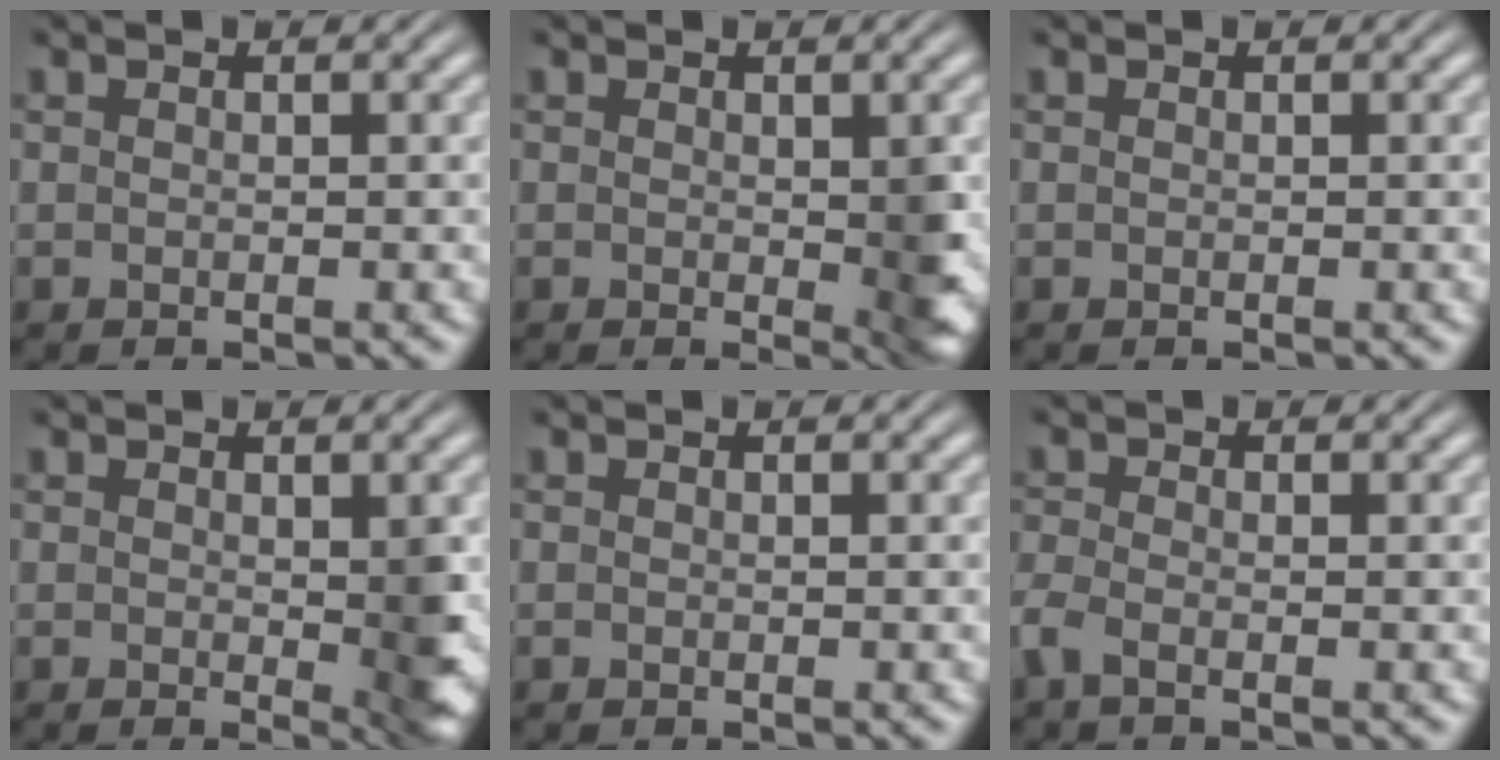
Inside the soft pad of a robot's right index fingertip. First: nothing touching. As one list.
[{"total": 2.5, "force": [-0.1, 0.9, 2.3], "torque": [-0.027, -0.014, 0.002]}, {"total": 0.0}, {"total": 2.7, "force": [-0.1, 0.8, 2.6], "torque": [-0.029, -0.015, 0.001]}, {"total": 0.0}, {"total": 2.2, "force": [-1.6, 0.9, 1.2], "torque": [-0.042, -0.015, -0.025]}]